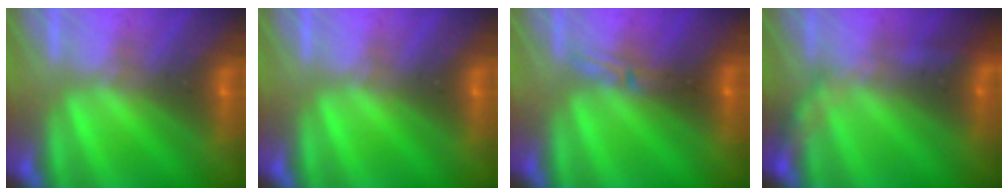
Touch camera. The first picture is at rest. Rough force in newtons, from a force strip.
{"total": 0.0}
{"total": 2.3}
{"total": 2.7}